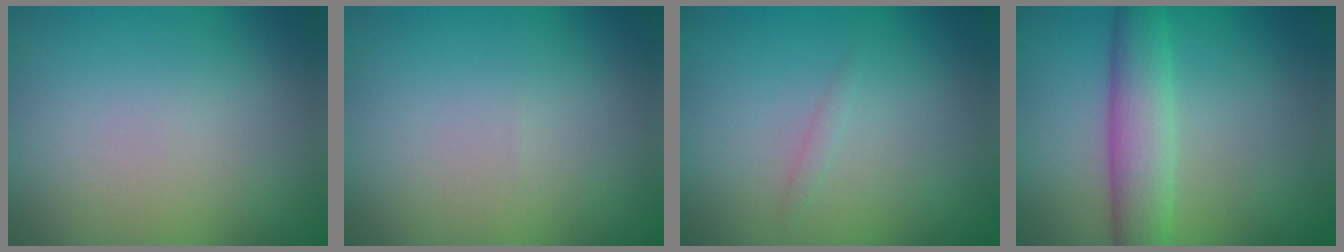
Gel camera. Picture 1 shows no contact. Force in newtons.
{"total": 0.0}
{"total": 0.5, "press": 0.5, "slide": 0.0}
{"total": 4.4, "press": 4.4, "slide": 0.1}